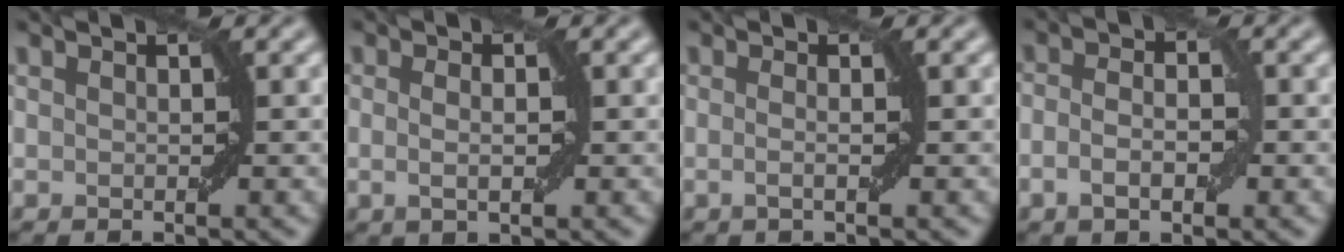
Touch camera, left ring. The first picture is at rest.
{"total": 1.7, "force": [0.0, 0.6, 1.6], "torque": [-0.031, 0.001, 0.000]}
{"total": 1.4, "force": [-0.2, 0.3, 1.3], "torque": [-0.021, -0.003, -0.009]}
{"total": 3.1, "force": [-0.8, 1.5, 2.6], "torque": [-0.045, 0.000, -0.016]}